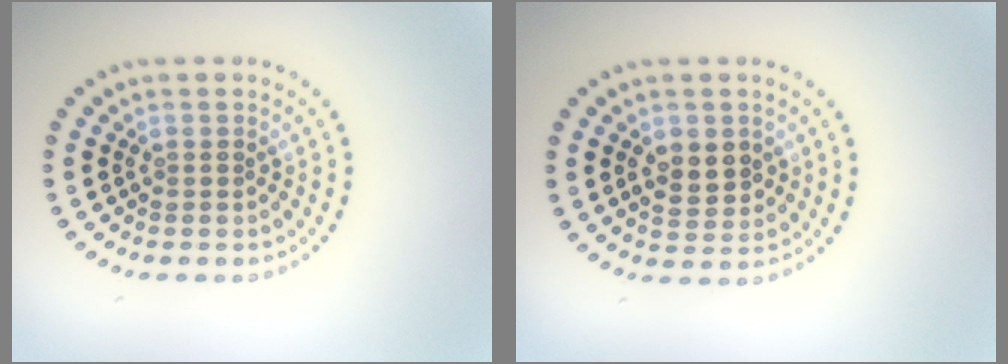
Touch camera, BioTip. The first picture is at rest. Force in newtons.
{"total": 2.9, "press": 2.9, "slide": 0.4}